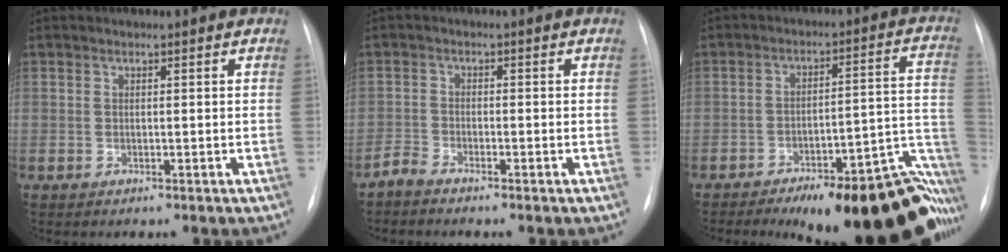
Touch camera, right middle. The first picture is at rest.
{"total": 1.8, "force": [-1.7, 0.2, 0.5], "torque": [-0.013, -0.002, -0.035]}
{"total": 25.5, "force": [-17.5, 5.7, 17.7], "torque": [-0.119, 0.017, -0.227]}